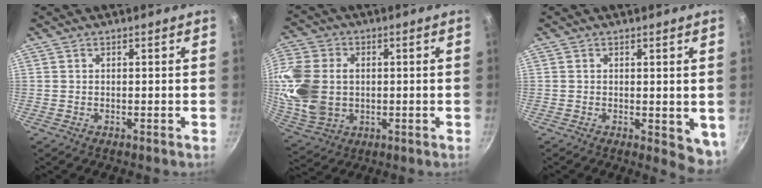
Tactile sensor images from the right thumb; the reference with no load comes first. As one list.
[{"total": 15.7, "force": [0.4, 11.9, 10.3], "torque": [-0.204, -0.002, 0.016]}, {"total": 5.0, "force": [0.0, 2.4, 4.4], "torque": [-0.047, -0.009, 0.003]}]